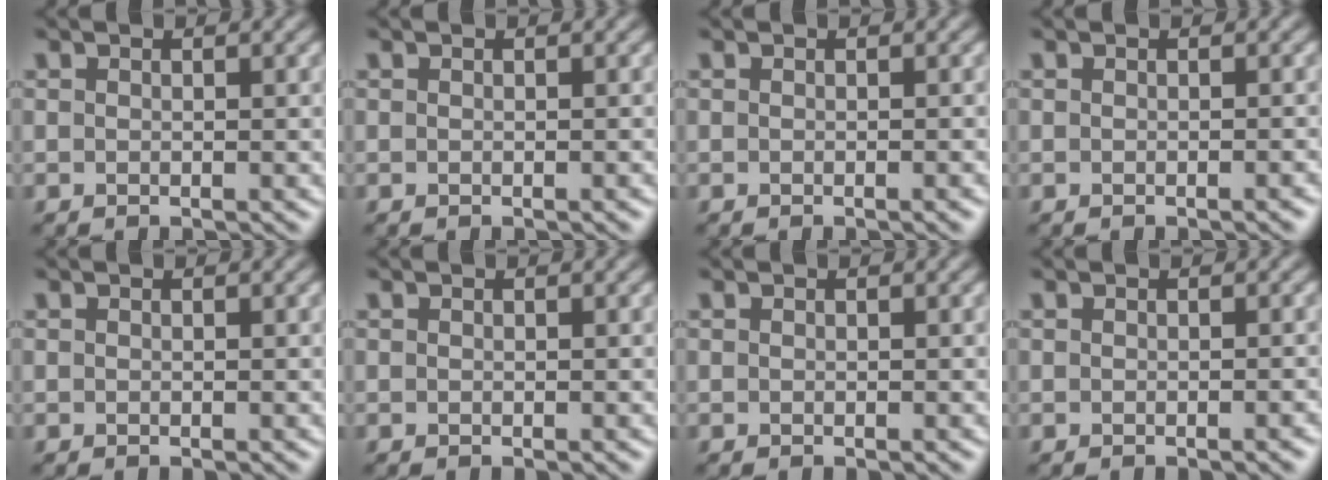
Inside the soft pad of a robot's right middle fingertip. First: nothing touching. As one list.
[{"total": 0.0}, {"total": 0.8, "force": [-0.4, 0.2, 0.7], "torque": [-0.006, 0.000, -0.006]}, {"total": 0.8, "force": [-0.4, 0.2, 0.7], "torque": [-0.005, 0.001, -0.006]}, {"total": 0.0}, {"total": 0.0}, {"total": 0.0}, {"total": 0.8, "force": [-0.4, 0.1, 0.7], "torque": [-0.006, 0.001, -0.005]}]